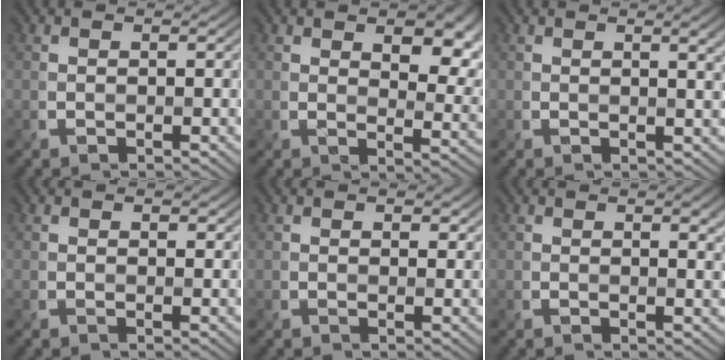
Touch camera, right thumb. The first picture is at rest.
{"total": 8.3, "force": [3.5, 4.3, 6.2], "torque": [-0.084, -0.012, 0.059]}
{"total": 3.5, "force": [1.3, 1.0, 3.1], "torque": [-0.033, 0.008, 0.018]}
{"total": 0.9, "force": [0.6, 0.5, 0.5], "torque": [-0.010, 0.000, 0.010]}
{"total": 1.4, "force": [0.9, 0.8, 0.8], "torque": [-0.014, 0.000, 0.015]}
{"total": 3.1, "force": [1.2, 1.0, 2.7], "torque": [-0.032, 0.005, 0.018]}